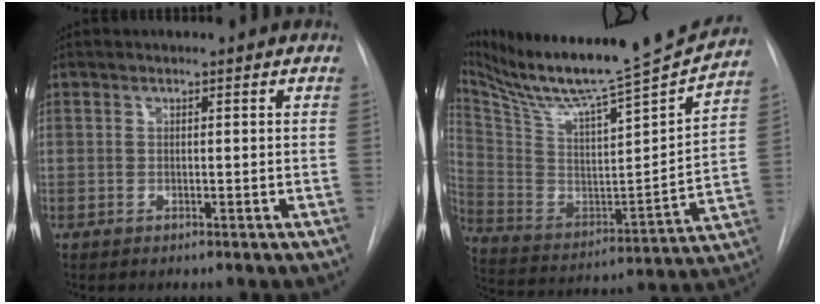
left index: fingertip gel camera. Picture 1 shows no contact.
{"total": 25.2, "force": [23.0, 0.7, 10.2], "torque": [-0.191, -0.063, 0.356]}